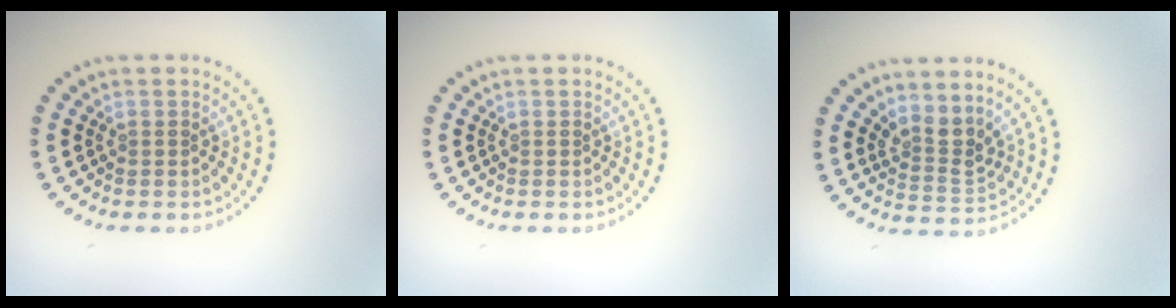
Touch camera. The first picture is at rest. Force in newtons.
{"total": 0.0}
{"total": 2.7, "press": 2.0, "slide": 1.9}